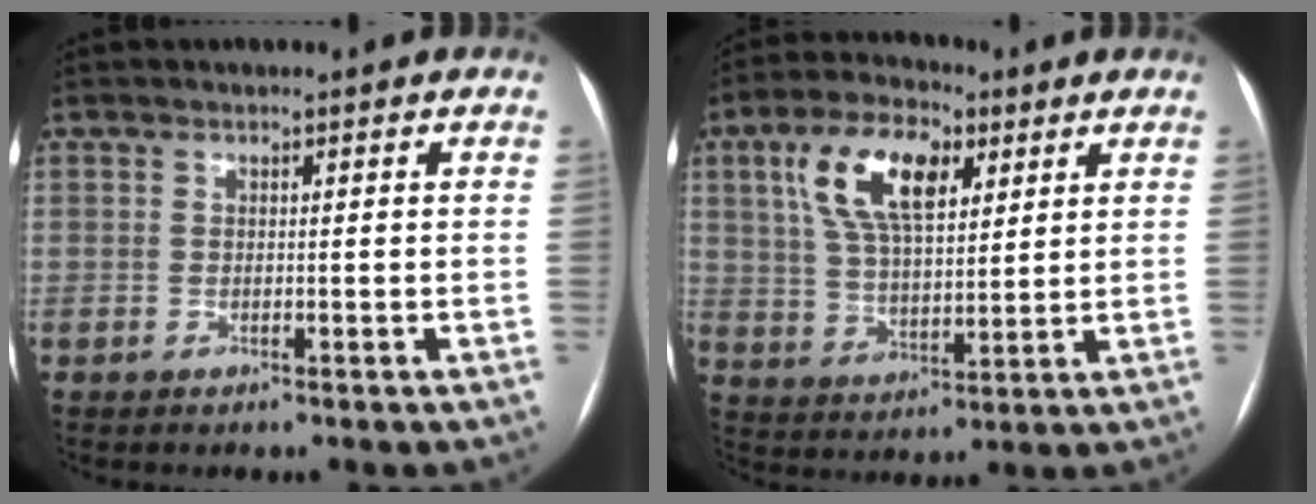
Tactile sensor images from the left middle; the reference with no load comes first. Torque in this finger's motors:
{"motor_torque": [1.64, -0.49, 0.89, 0.21]}